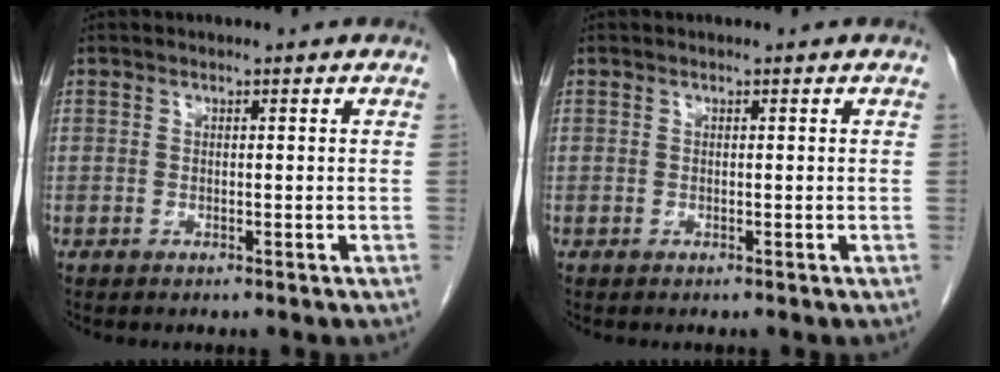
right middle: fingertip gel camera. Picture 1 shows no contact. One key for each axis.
{"total": 0.0}